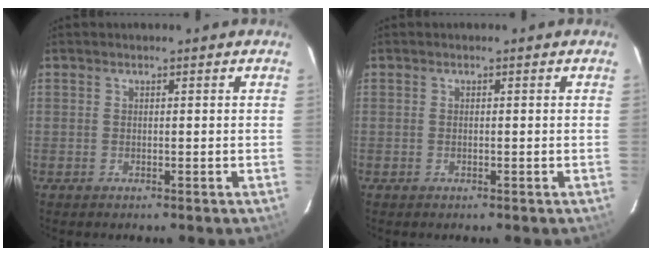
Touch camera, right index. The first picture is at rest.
{"total": 0.0}